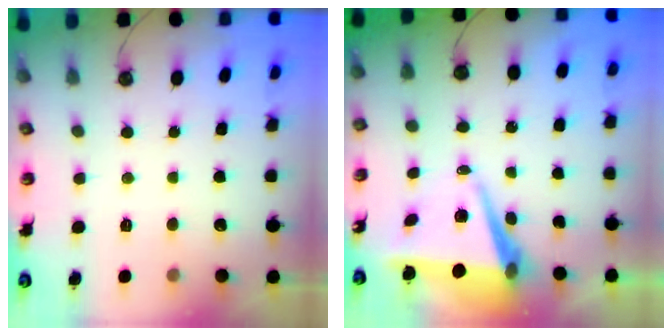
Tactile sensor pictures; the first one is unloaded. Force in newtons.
{"total": 8.3, "press": 7.2, "slide": 4.2}